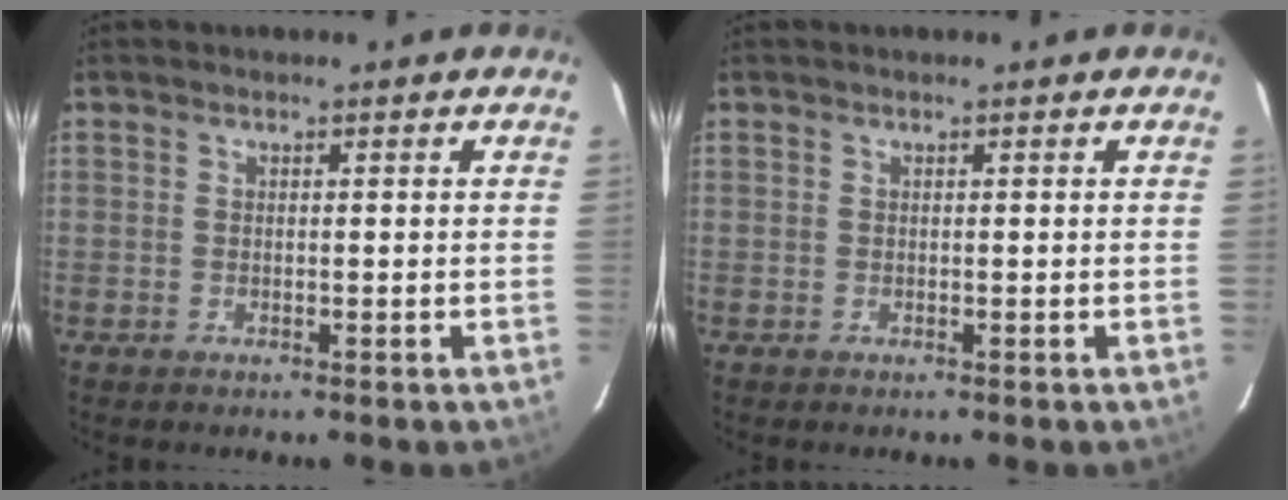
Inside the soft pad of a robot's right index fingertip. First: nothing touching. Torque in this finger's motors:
{"motor_torque": [0.00, 0.00, 0.03, 0.00]}